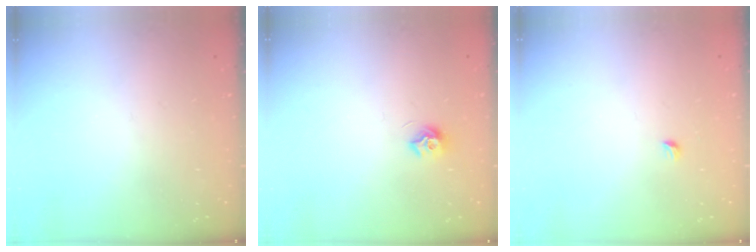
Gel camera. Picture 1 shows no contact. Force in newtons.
{"total": 7.6, "press": 7.6, "slide": 0.8}
{"total": 2.7, "press": 2.6, "slide": 0.6}